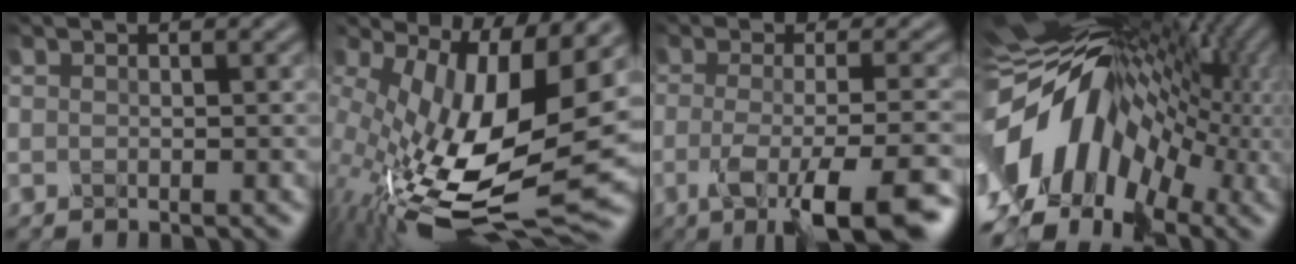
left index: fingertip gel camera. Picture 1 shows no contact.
{"total": 14.0, "force": [0.3, 6.2, 12.6], "torque": [-0.253, -0.028, 0.017]}
{"total": 8.8, "force": [-4.1, 2.4, 7.3], "torque": [-0.113, -0.004, -0.068]}
{"total": 15.0, "force": [-0.5, 10.9, 10.3], "torque": [-0.191, 0.010, -0.023]}